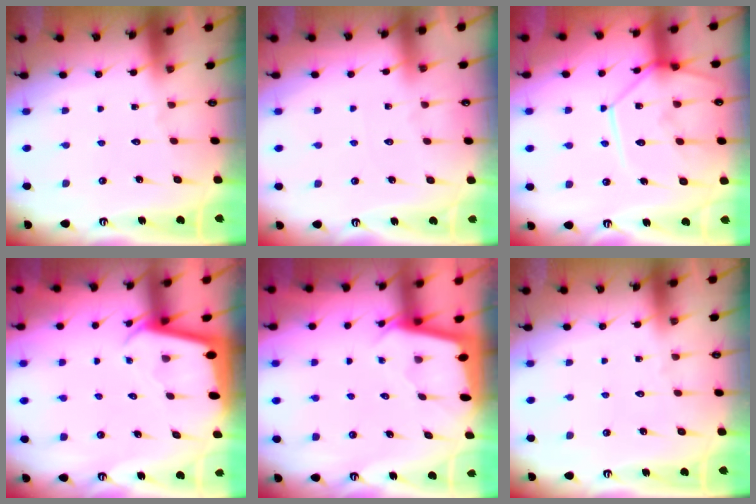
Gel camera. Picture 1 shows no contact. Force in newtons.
{"total": 2.3, "press": 2.2, "slide": 0.4}
{"total": 13.8, "press": 13.7, "slide": 1.3}
{"total": 2.0, "press": 2.0, "slide": 0.1}
{"total": 1.8, "press": 1.8, "slide": 0.1}
{"total": 0.0}